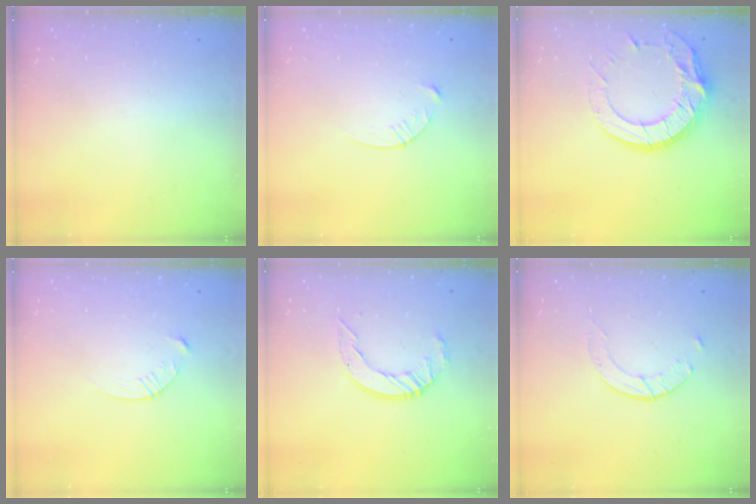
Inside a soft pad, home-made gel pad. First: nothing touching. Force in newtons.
{"total": 4.6, "press": 4.6, "slide": 0.5}
{"total": 18.1, "press": 18.1, "slide": 1.3}
{"total": 4.6, "press": 4.6, "slide": 0.5}
{"total": 9.3, "press": 9.3, "slide": 0.9}
{"total": 5.1, "press": 5.1, "slide": 0.6}